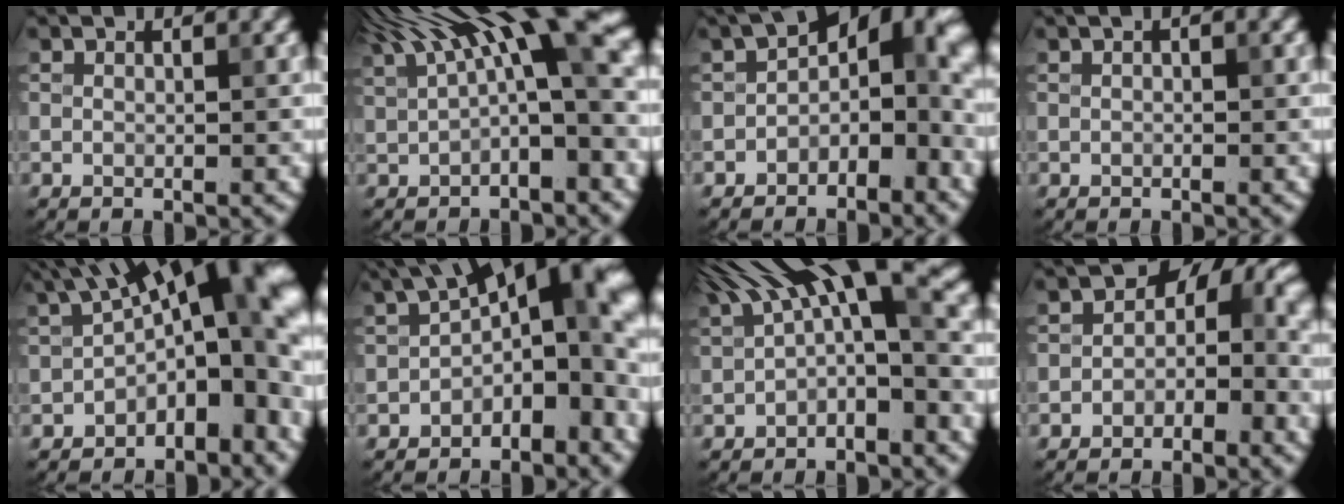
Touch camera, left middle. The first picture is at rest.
{"total": 11.3, "force": [4.3, 3.3, 9.9], "torque": [-0.152, 0.021, 0.066]}
{"total": 7.4, "force": [-1.7, 4.7, 5.4], "torque": [-0.049, 0.014, -0.043]}
{"total": 0.6, "force": [0.2, 0.3, 0.5], "torque": [-0.012, -0.002, 0.000]}
{"total": 14.2, "force": [0.8, 7.0, 12.3], "torque": [-0.150, 0.013, 0.009]}
{"total": 10.9, "force": [-0.1, 5.8, 9.3], "torque": [-0.107, 0.017, -0.014]}
{"total": 8.4, "force": [2.7, 3.0, 7.3], "torque": [-0.116, 0.014, 0.031]}
{"total": 4.0, "force": [-0.9, 2.8, 2.6], "torque": [-0.015, 0.011, -0.026]}